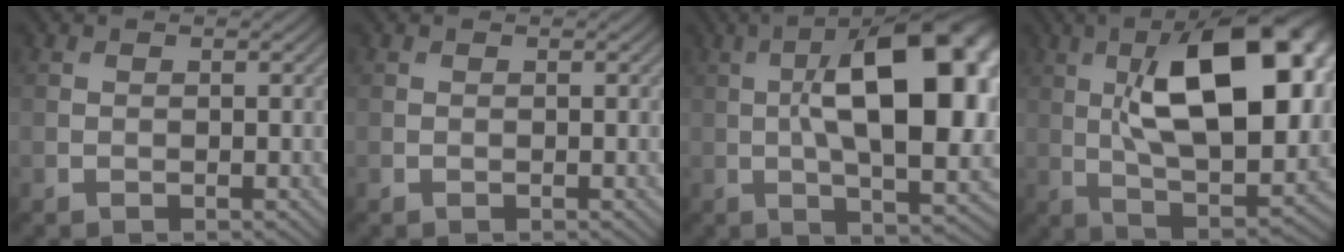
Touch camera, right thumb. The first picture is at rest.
{"total": 0.0}
{"total": 19.2, "force": [1.4, 8.0, 17.3], "torque": [-0.240, 0.026, 0.011]}
{"total": 18.8, "force": [3.8, 8.3, 16.4], "torque": [-0.249, 0.021, 0.048]}